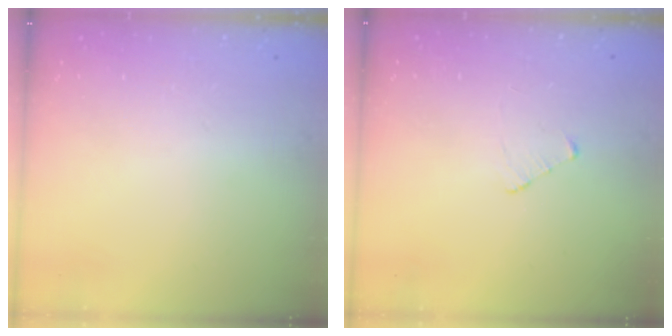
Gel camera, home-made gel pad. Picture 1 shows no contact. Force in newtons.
{"total": 3.0, "press": 2.9, "slide": 0.3}